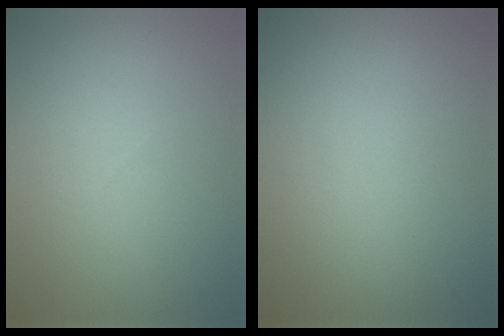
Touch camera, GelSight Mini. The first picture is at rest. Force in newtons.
{"total": 0.0}